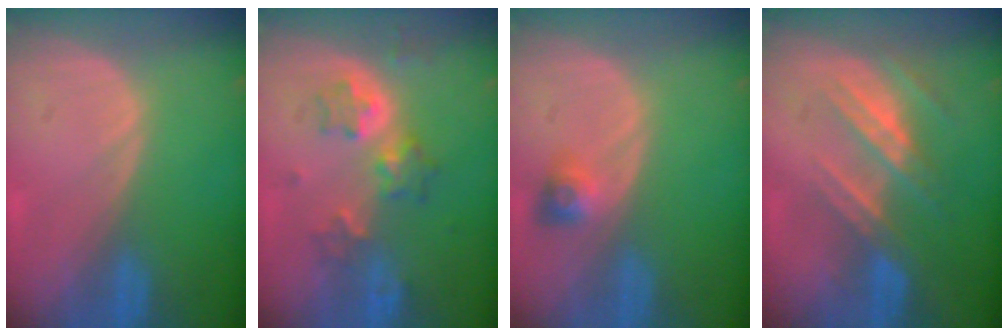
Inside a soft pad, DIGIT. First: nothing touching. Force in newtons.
{"total": 6.4, "press": 5.6, "slide": 3.1}
{"total": 3.0, "press": 2.7, "slide": 1.3}
{"total": 7.4, "press": 6.5, "slide": 3.5}